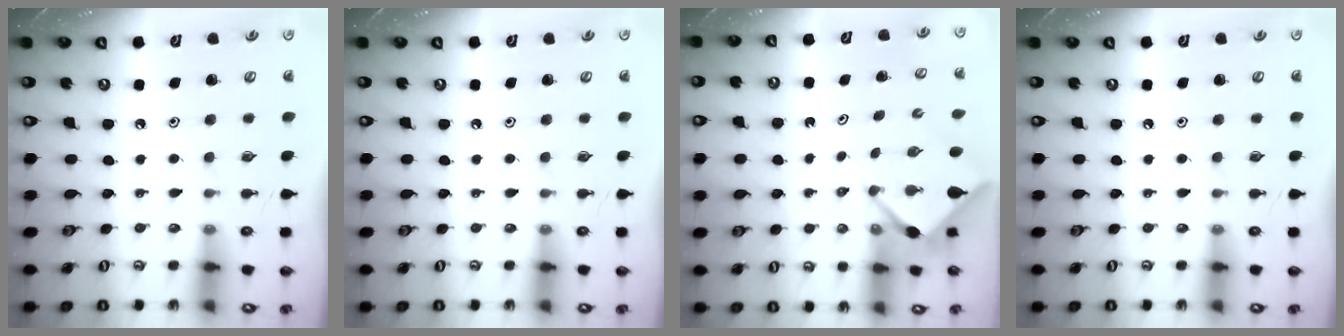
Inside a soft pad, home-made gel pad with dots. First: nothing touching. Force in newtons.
{"total": 0.0}
{"total": 2.4, "press": 2.4, "slide": 0.3}
{"total": 0.0}